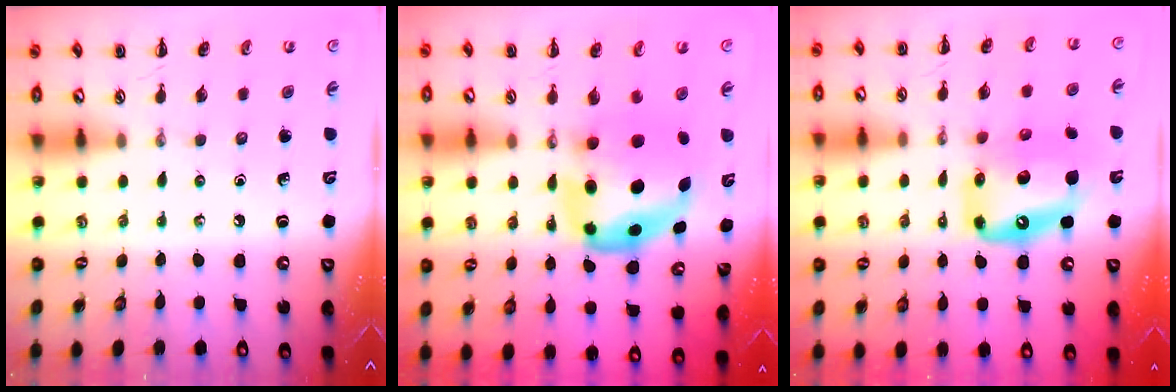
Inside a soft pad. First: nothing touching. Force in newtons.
{"total": 8.2, "press": 8.0, "slide": 2.1}
{"total": 13.5, "press": 13.0, "slide": 3.8}